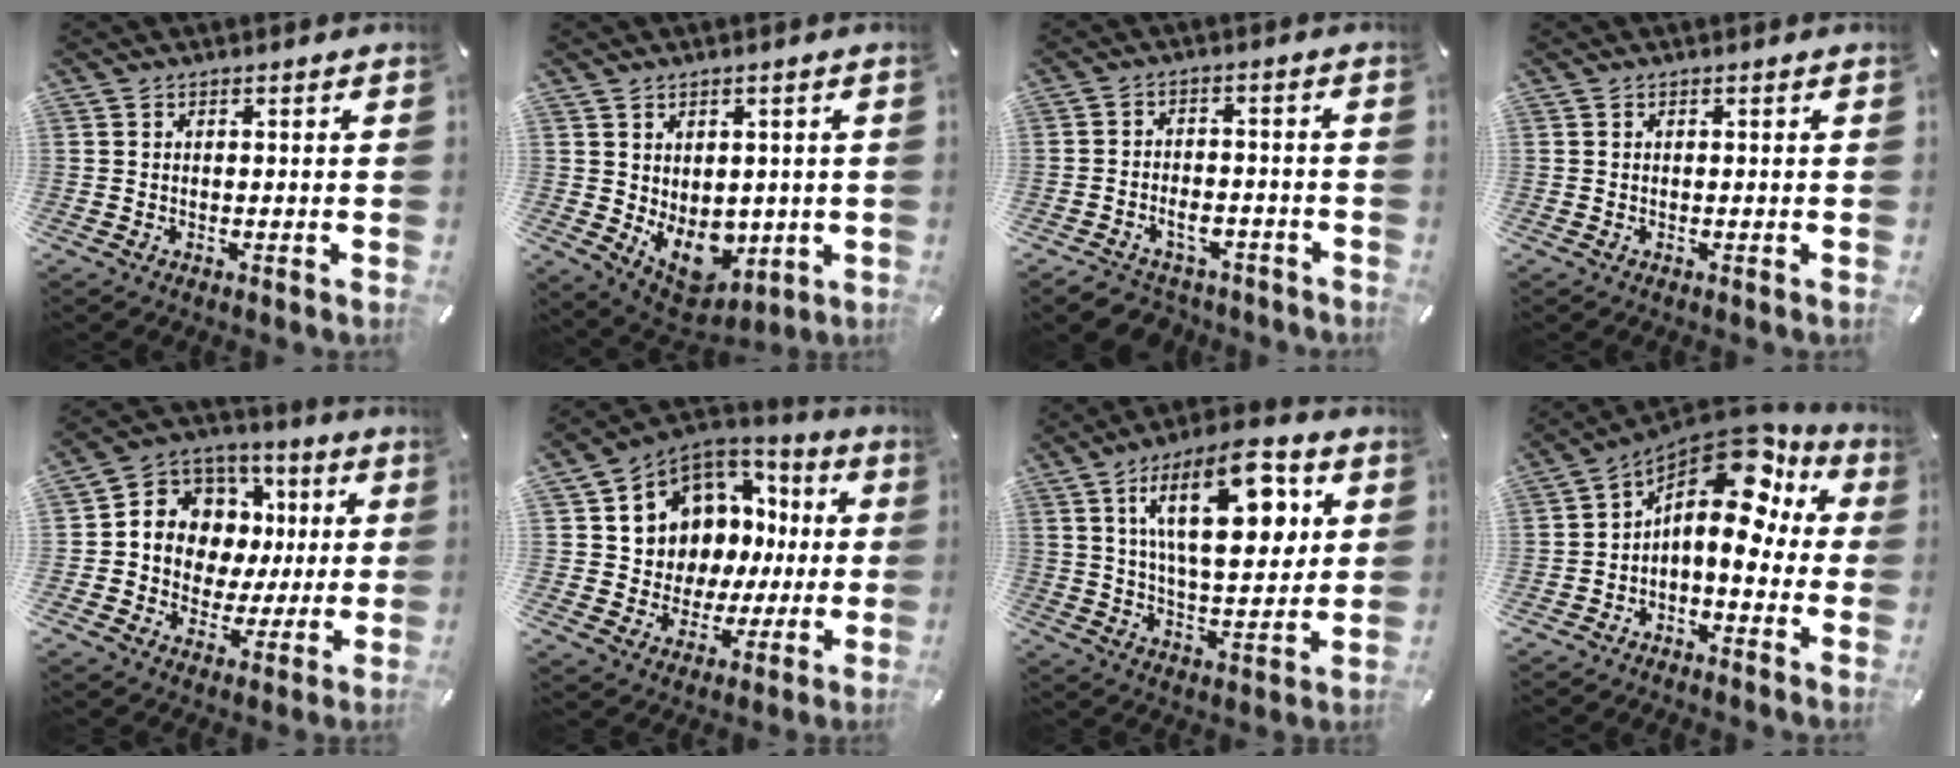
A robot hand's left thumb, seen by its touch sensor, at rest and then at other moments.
{"total": 10.4, "force": [-2.1, 8.3, 6.0], "torque": [-0.075, -0.009, -0.032]}
{"total": 5.8, "force": [-3.1, 4.2, 2.5], "torque": [-0.045, 0.019, -0.053]}
{"total": 0.0}
{"total": 10.0, "force": [1.1, 9.6, 2.2], "torque": [-0.053, -0.017, 0.031]}
{"total": 9.4, "force": [4.0, 8.5, 1.3], "torque": [-0.035, -0.064, 0.086]}
{"total": 20.9, "force": [8.4, 9.4, 16.6], "torque": [-0.275, -0.019, 0.128]}
{"total": 14.0, "force": [5.8, 6.7, 10.8], "torque": [-0.182, -0.054, 0.088]}